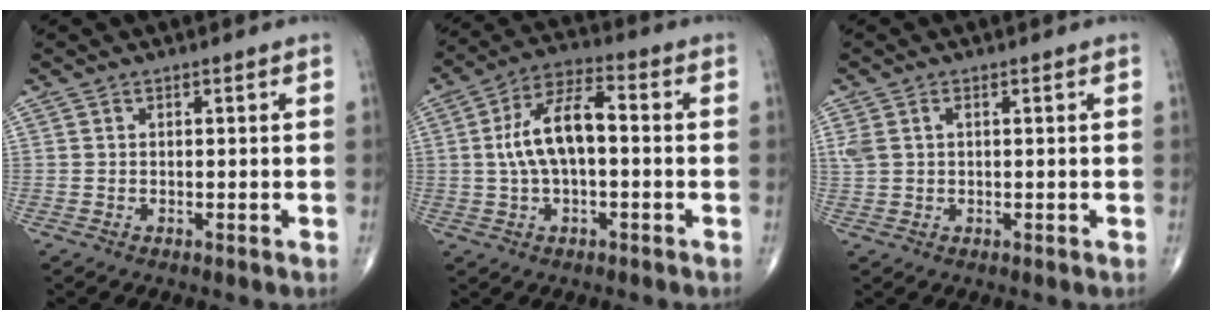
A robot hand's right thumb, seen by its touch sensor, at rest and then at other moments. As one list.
[{"total": 11.2, "force": [0.2, 5.2, 10.0], "torque": [-0.192, 0.035, -0.002]}, {"total": 3.0, "force": [0.8, 1.8, 2.3], "torque": [-0.068, 0.013, 0.022]}]